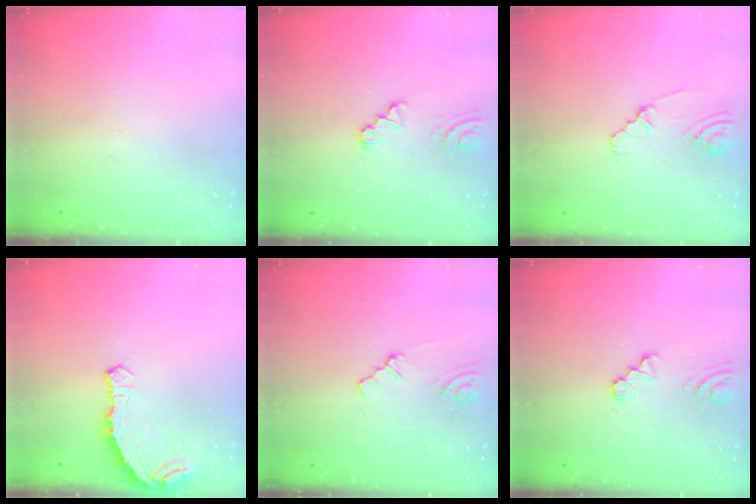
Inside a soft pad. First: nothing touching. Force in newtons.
{"total": 0.9, "press": 0.9, "slide": 0.1}
{"total": 3.1, "press": 3.1, "slide": 0.5}
{"total": 8.0, "press": 6.5, "slide": 4.6}
{"total": 1.3, "press": 1.3, "slide": 0.3}
{"total": 0.9, "press": 0.9, "slide": 0.1}